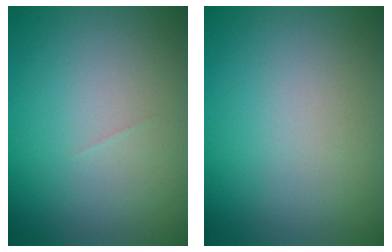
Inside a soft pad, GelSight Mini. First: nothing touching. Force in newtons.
{"total": 0.0}